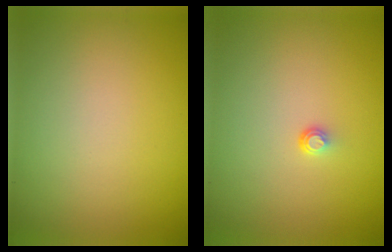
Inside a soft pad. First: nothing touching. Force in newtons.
{"total": 0.7, "press": 0.4, "slide": 0.6}